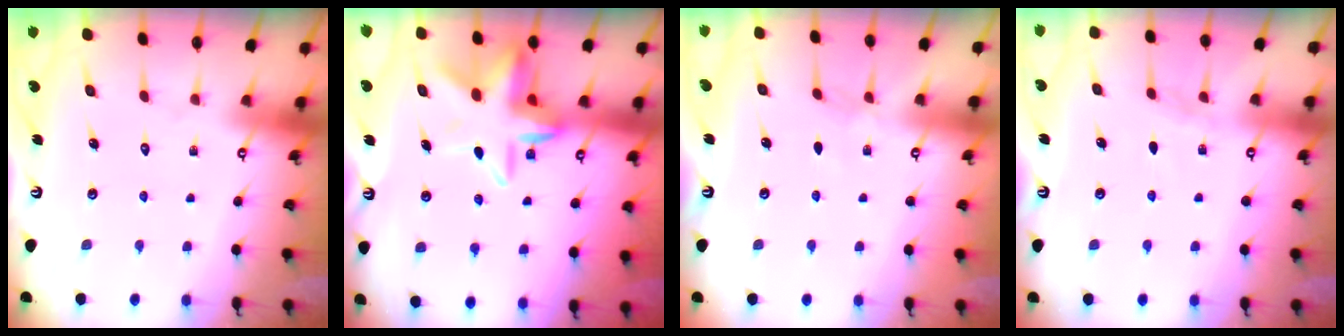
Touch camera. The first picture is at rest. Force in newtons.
{"total": 10.6, "press": 10.3, "slide": 2.4}
{"total": 2.8, "press": 2.8, "slide": 0.4}
{"total": 3.7, "press": 3.7, "slide": 0.4}